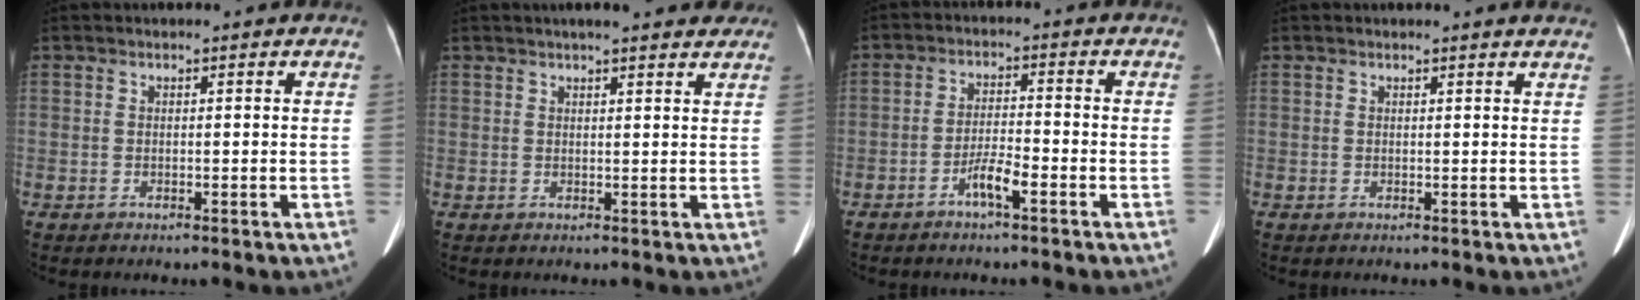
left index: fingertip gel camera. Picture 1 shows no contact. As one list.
[{"total": 9.9, "force": [8.5, 1.8, 4.7], "torque": [-0.049, 0.016, 0.092]}, {"total": 4.0, "force": [-2.4, 0.4, 3.2], "torque": [-0.063, 0.002, -0.046]}, {"total": 3.0, "force": [2.9, -0.1, 0.9], "torque": [-0.013, -0.004, 0.017]}]